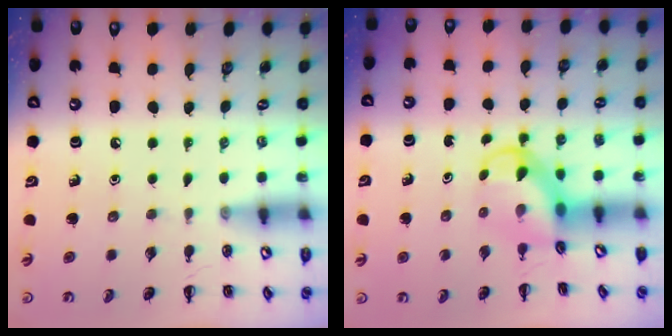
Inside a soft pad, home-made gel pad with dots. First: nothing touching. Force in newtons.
{"total": 3.8, "press": 3.7, "slide": 0.8}